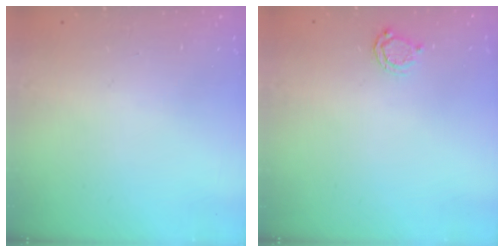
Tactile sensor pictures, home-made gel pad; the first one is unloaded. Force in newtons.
{"total": 3.8, "press": 3.8, "slide": 0.5}